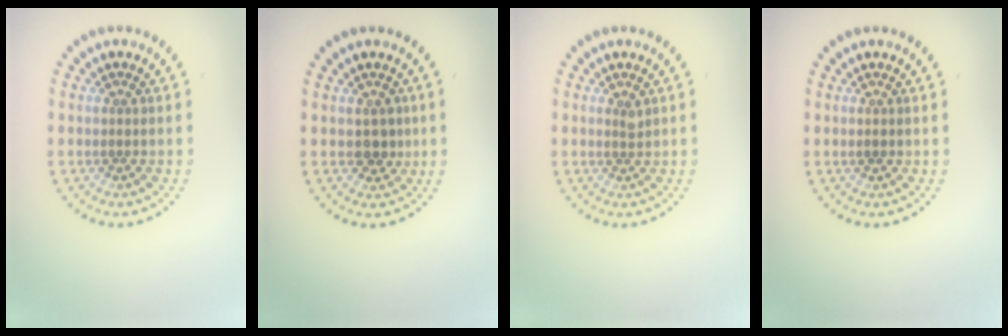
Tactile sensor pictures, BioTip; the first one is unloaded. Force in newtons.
{"total": 1.9, "press": 1.8, "slide": 0.7}
{"total": 0.7, "press": 0.5, "slide": 0.6}
{"total": 0.7, "press": 0.7, "slide": 0.2}